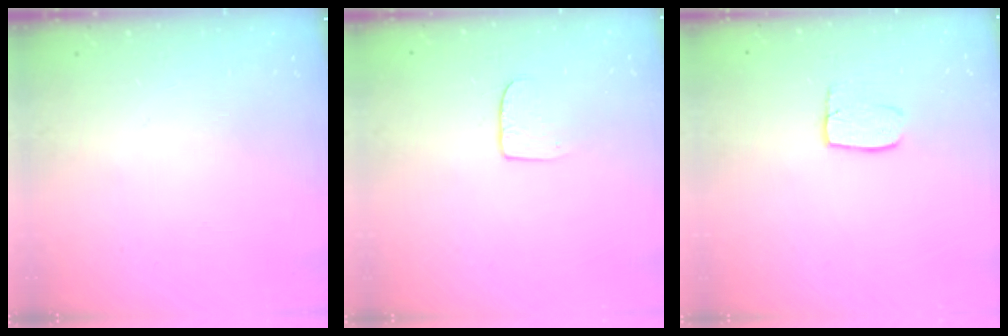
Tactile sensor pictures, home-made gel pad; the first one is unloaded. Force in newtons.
{"total": 6.3, "press": 6.3, "slide": 0.6}
{"total": 5.9, "press": 5.9, "slide": 0.3}